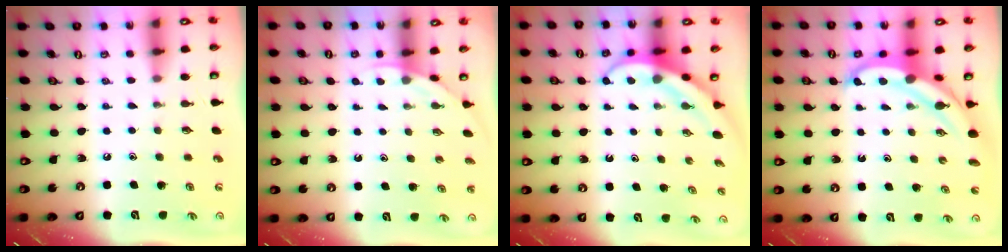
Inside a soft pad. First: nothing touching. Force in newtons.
{"total": 1.9, "press": 1.9, "slide": 0.1}
{"total": 4.0, "press": 4.0, "slide": 0.4}
{"total": 6.0, "press": 5.9, "slide": 0.8}